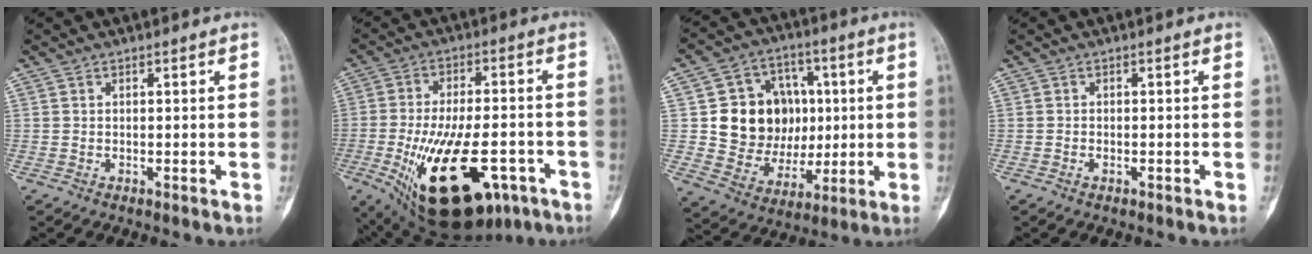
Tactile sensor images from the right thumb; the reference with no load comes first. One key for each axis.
{"total": 23.3, "fx": -9.1, "fy": 10.8, "fz": 18.6, "tx": -0.308, "ty": 0.007, "tz": -0.122}
{"total": 16.5, "fx": 1.8, "fy": 13.6, "fz": 9.1, "tx": -0.088, "ty": 0.008, "tz": 0.048}
{"total": 0.5, "fx": -0.3, "fy": 0.3, "fz": 0.3, "tx": -0.010, "ty": 0.004, "tz": -0.005}